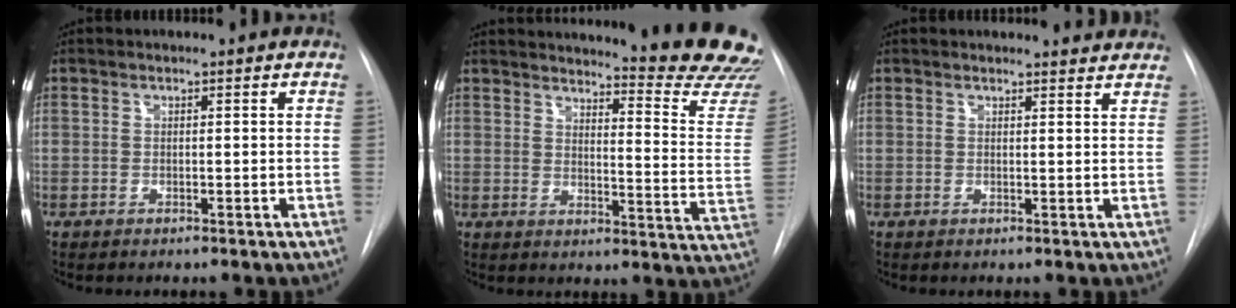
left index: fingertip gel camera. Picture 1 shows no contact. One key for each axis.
{"total": 21.8, "fx": 20.6, "fy": 0.1, "fz": 7.1, "tx": -0.096, "ty": -0.147, "tz": 0.229}
{"total": 3.2, "fx": 3.1, "fy": 0.5, "fz": 0.3, "tx": -0.007, "ty": -0.008, "tz": 0.019}